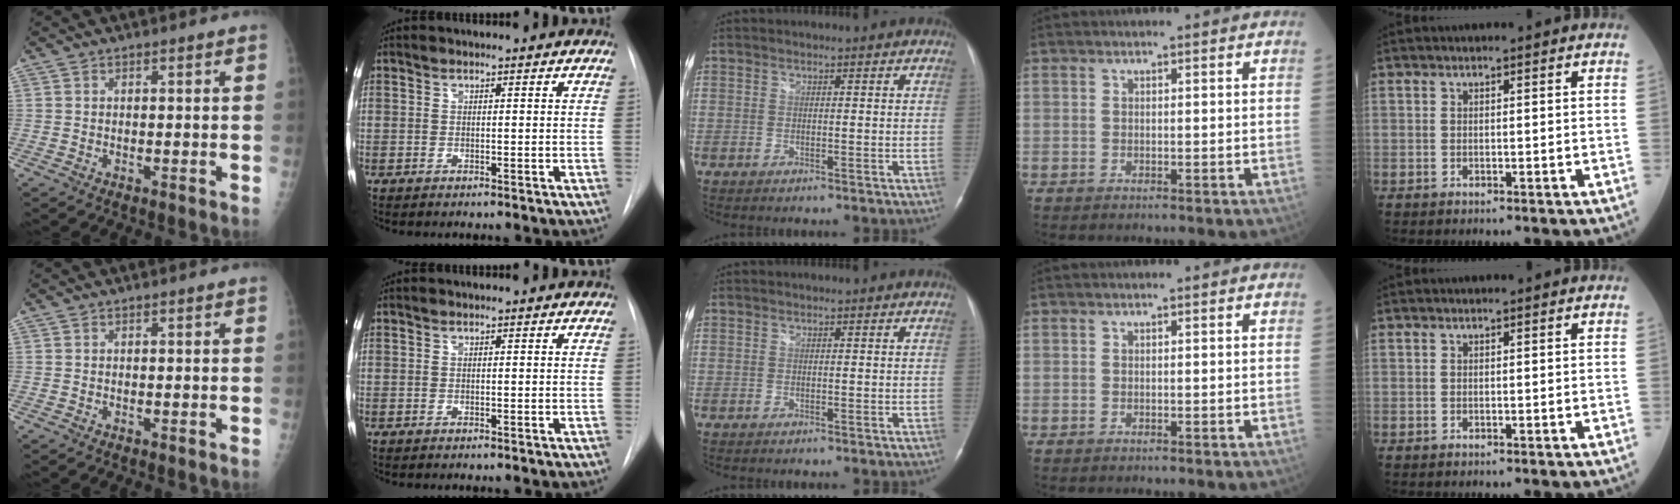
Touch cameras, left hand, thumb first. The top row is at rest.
{}